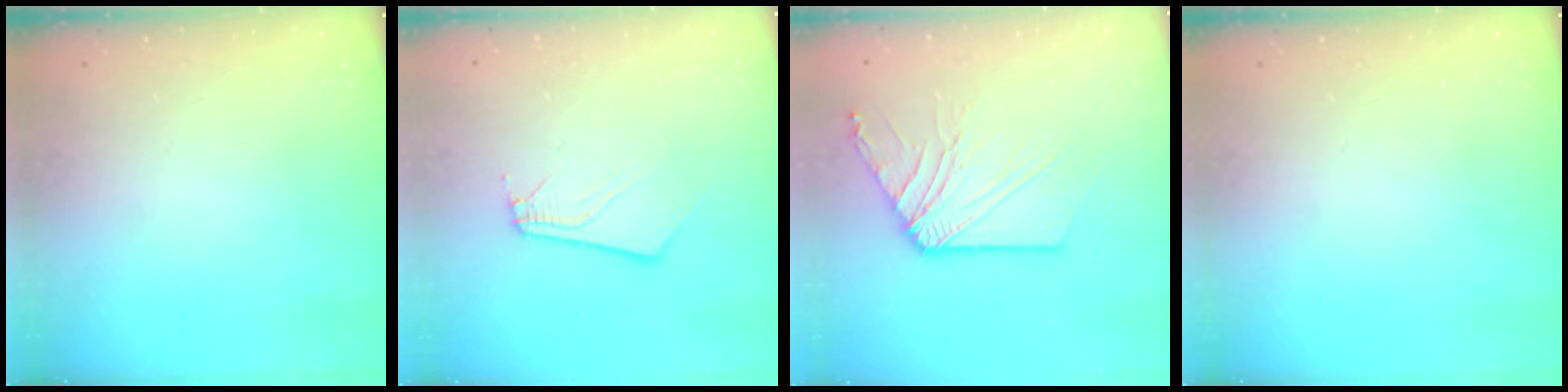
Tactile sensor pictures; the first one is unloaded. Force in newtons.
{"total": 3.8, "press": 3.8, "slide": 0.3}
{"total": 11.5, "press": 11.5, "slide": 0.8}
{"total": 0.0}